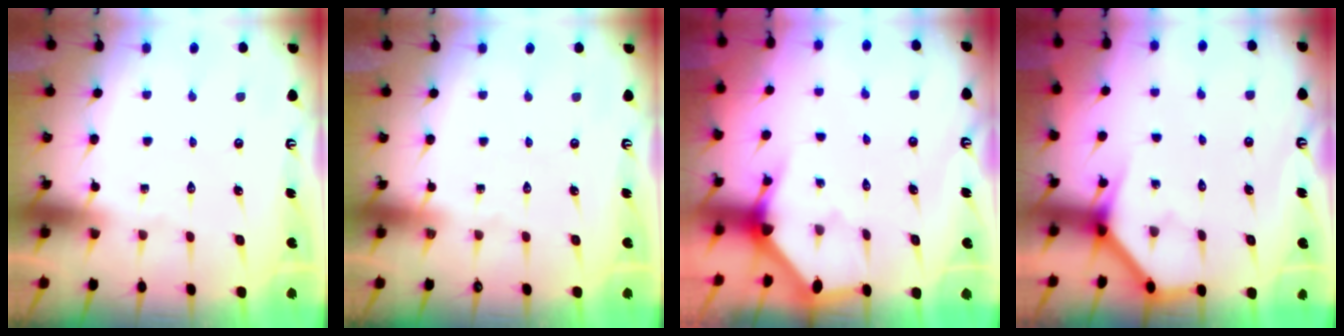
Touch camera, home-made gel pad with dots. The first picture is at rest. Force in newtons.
{"total": 0.0}
{"total": 3.0, "press": 3.0, "slide": 0.2}
{"total": 3.8, "press": 3.8, "slide": 0.3}